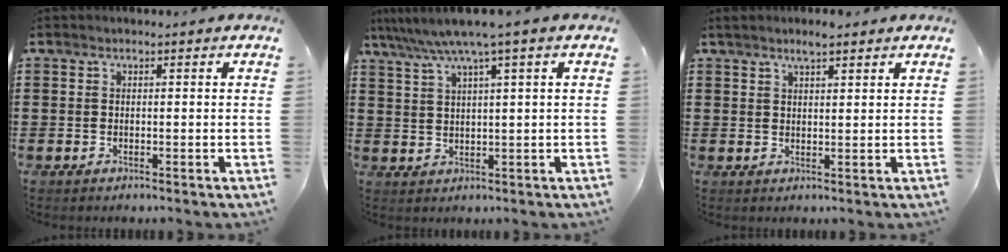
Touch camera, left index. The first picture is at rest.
{"total": 4.9, "force": [2.7, -0.4, 4.1], "torque": [-0.087, -0.012, 0.042]}
{"total": 2.9, "force": [2.1, 0.4, 1.9], "torque": [-0.041, 0.002, 0.037]}